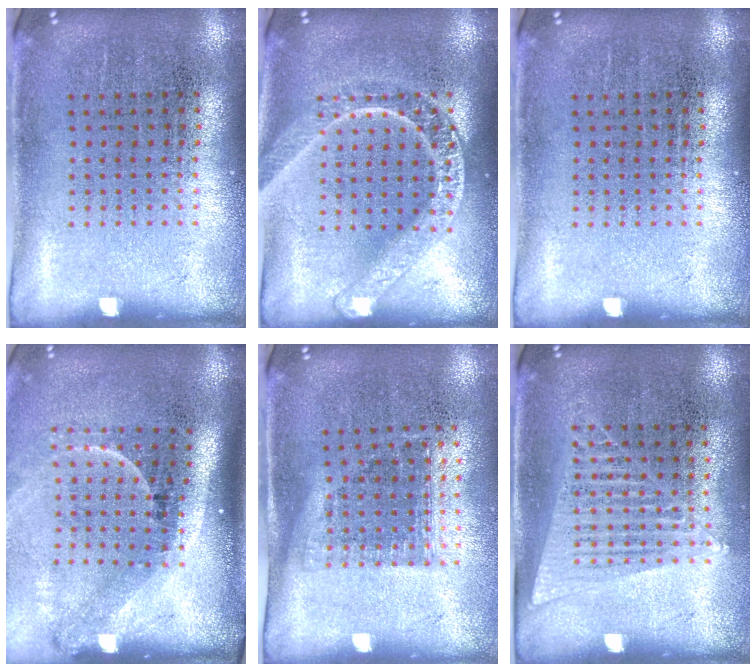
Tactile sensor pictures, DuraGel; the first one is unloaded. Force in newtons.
{"total": 3.2, "press": 3.1, "slide": 0.4}
{"total": 0.0}
{"total": 2.2, "press": 1.5, "slide": 1.7}
{"total": 1.1, "press": 0.9, "slide": 0.6}
{"total": 1.3, "press": 1.2, "slide": 0.6}